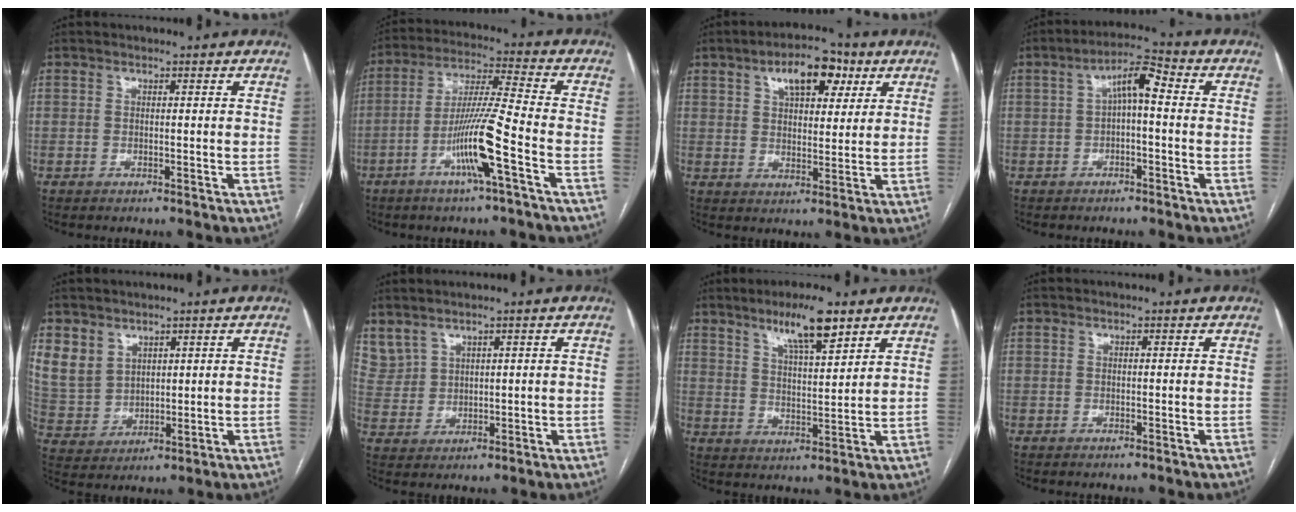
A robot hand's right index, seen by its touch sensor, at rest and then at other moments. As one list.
[{"total": 10.8, "force": [-4.5, -0.7, 9.8], "torque": [-0.192, 0.000, -0.087]}, {"total": 9.2, "force": [4.7, 4.3, 6.7], "torque": [-0.105, 0.015, 0.074]}, {"total": 5.8, "force": [0.6, 1.7, 5.5], "torque": [-0.096, 0.029, 0.007]}, {"total": 7.3, "force": [4.4, 5.5, 2.0], "torque": [-0.049, 0.008, 0.109]}, {"total": 5.9, "force": [4.4, 3.5, 1.8], "torque": [-0.057, 0.014, 0.110]}, {"total": 8.9, "force": [6.2, 1.2, 6.3], "torque": [-0.112, -0.002, 0.107]}, {"total": 0.0}]